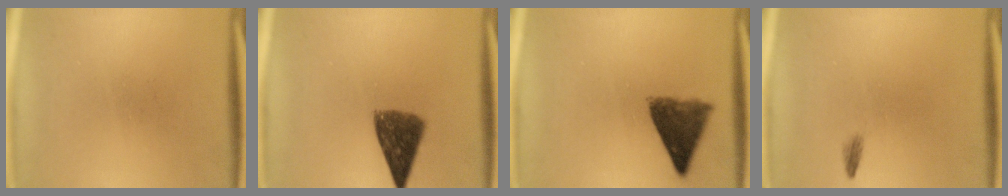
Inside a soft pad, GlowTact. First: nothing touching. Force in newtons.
{"total": 8.1}
{"total": 7.7}
{"total": 0.7}